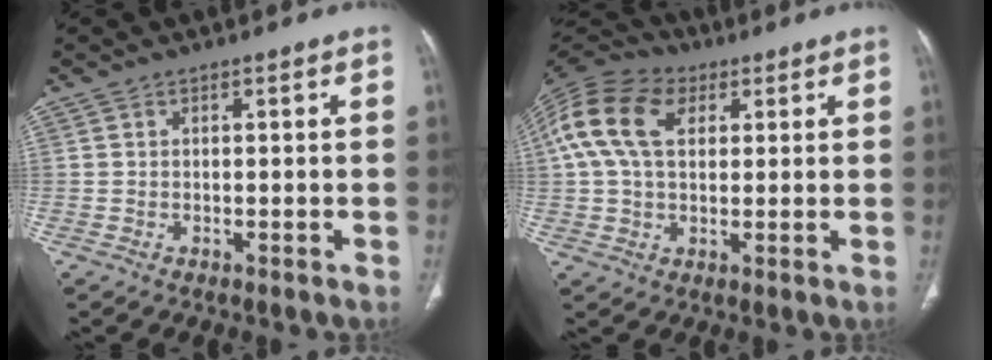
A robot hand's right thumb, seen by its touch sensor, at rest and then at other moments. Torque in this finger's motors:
{"motor_torque": [0.22, 0.36, 0.90, -0.60, 0.50]}